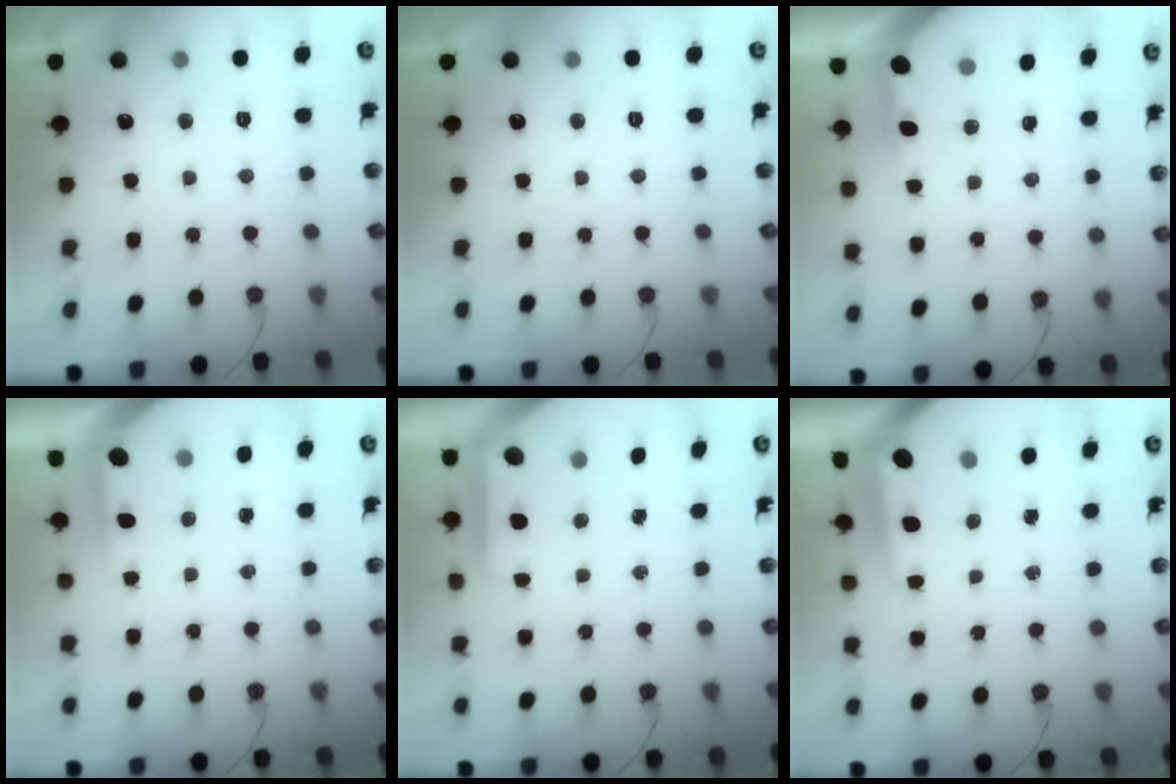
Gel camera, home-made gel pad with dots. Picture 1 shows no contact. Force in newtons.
{"total": 0.0}
{"total": 3.9, "press": 3.8, "slide": 0.2}
{"total": 3.7, "press": 3.6, "slide": 0.4}
{"total": 9.0, "press": 8.9, "slide": 0.7}
{"total": 8.5, "press": 8.4, "slide": 0.7}